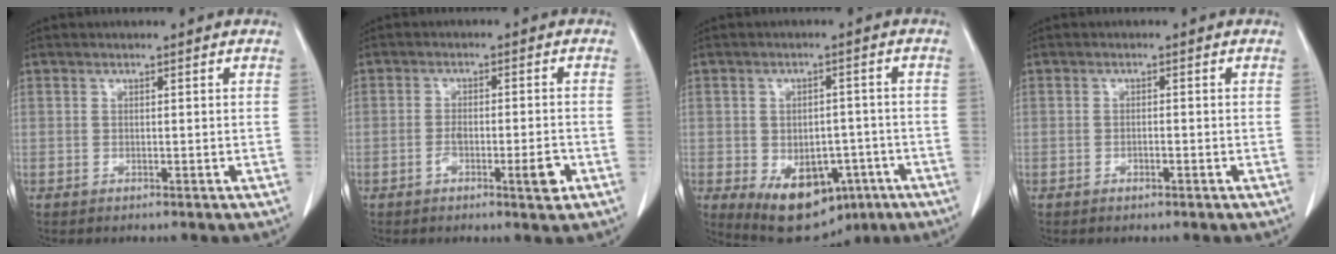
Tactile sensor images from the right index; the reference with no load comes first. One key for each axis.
{"total": 4.9, "fx": -2.2, "fy": 1.0, "fz": 4.3, "tx": -0.068, "ty": -0.001, "tz": -0.032}
{"total": 12.7, "fx": -5.9, "fy": 7.8, "fz": 8.0, "tx": -0.122, "ty": 0.000, "tz": -0.074}
{"total": 0.9, "fx": -0.5, "fy": 0.3, "fz": 0.7, "tx": -0.015, "ty": 0.001, "tz": -0.007}